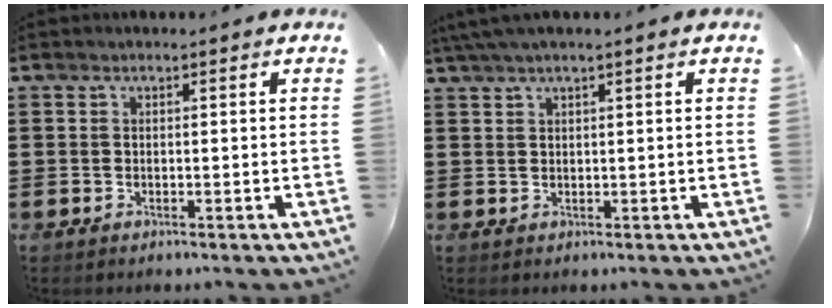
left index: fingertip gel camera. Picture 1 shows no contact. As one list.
[{"total": 2.1, "force": [1.4, 0.0, 1.6], "torque": [-0.032, 0.001, 0.026]}]